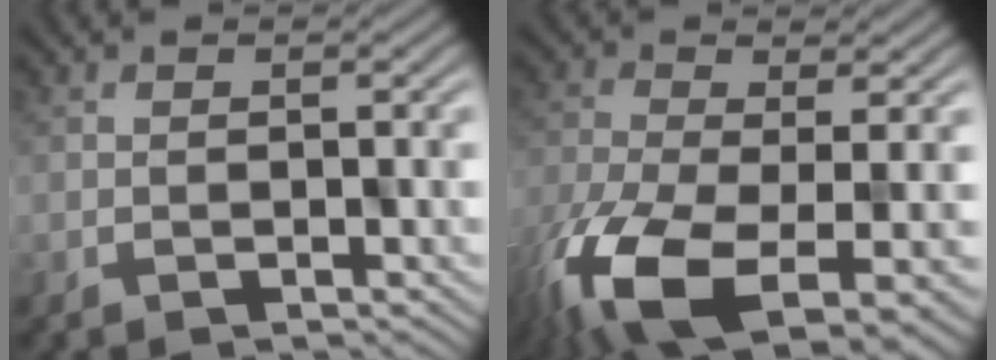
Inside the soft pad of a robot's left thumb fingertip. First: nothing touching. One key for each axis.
{"total": 12.6, "fx": -6.4, "fy": 4.6, "fz": 9.8, "tx": -0.237, "ty": -0.048, "tz": -0.101}